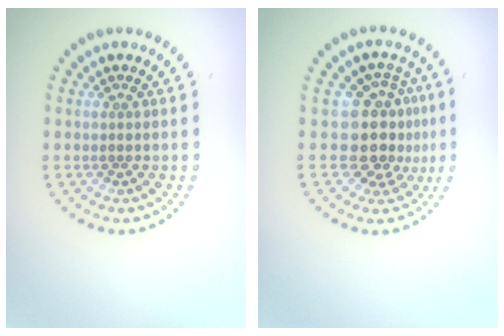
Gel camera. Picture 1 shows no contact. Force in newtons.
{"total": 4.3, "press": 3.4, "slide": 2.7}